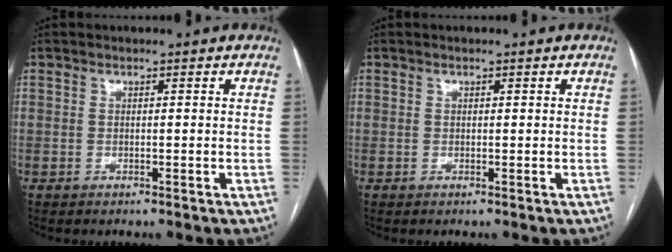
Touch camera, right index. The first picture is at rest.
{"total": 0.0}